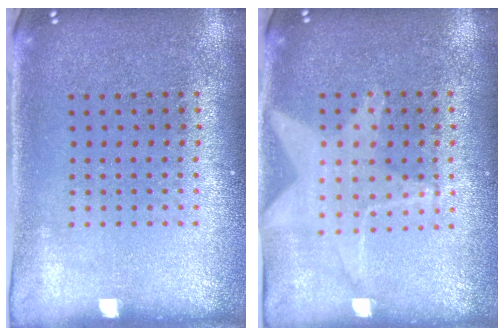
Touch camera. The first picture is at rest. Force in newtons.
{"total": 1.0, "press": 1.0, "slide": 0.1}